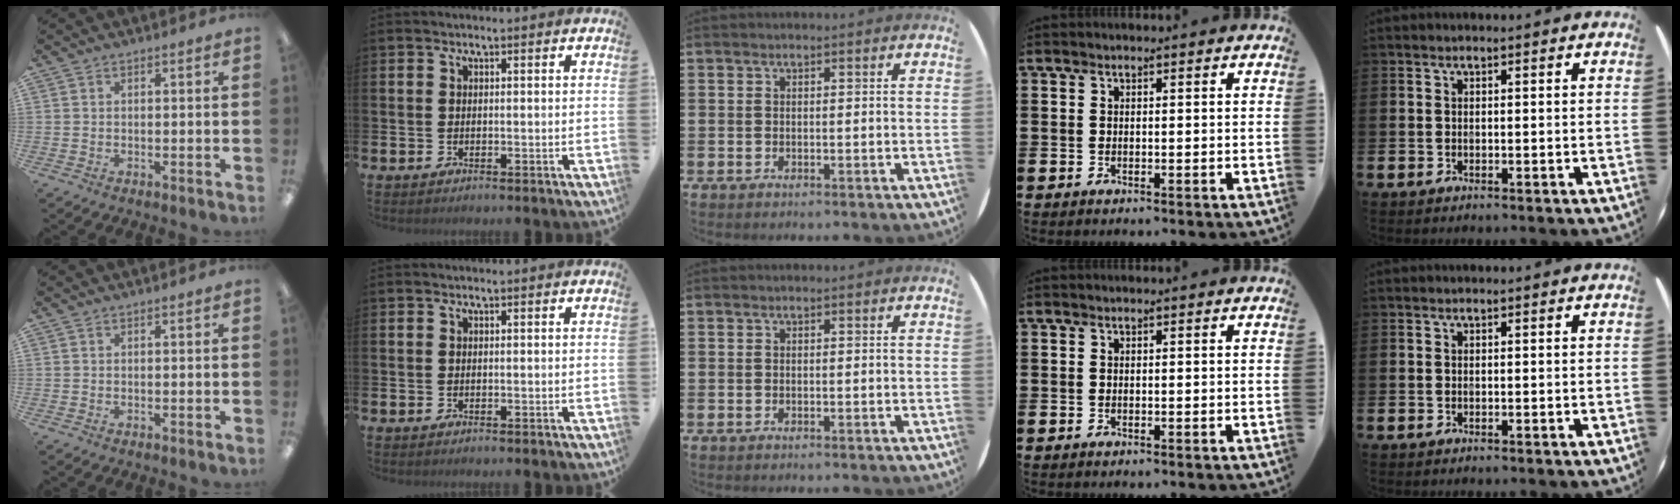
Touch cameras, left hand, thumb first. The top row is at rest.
{}